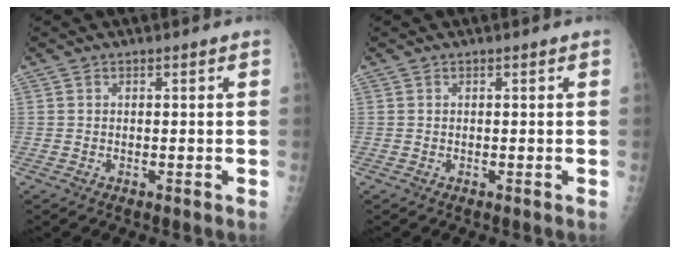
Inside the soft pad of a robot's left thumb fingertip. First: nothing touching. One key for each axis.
{"total": 0.0}